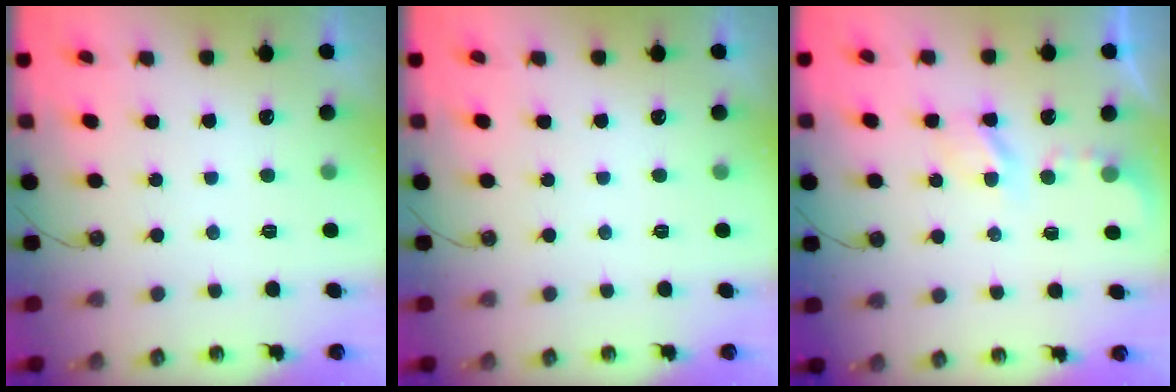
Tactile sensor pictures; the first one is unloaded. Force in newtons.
{"total": 0.0}
{"total": 5.0, "press": 5.0, "slide": 0.5}